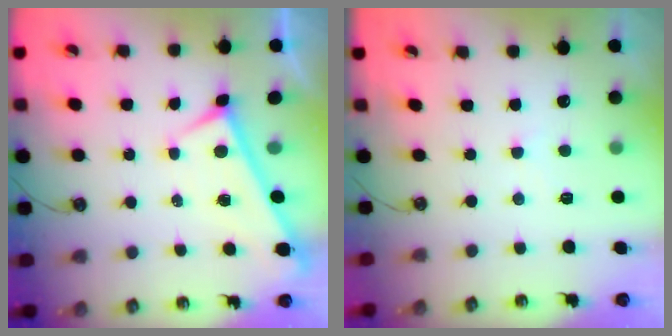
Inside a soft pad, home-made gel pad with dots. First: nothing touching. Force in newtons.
{"total": 0.8, "press": 0.6, "slide": 0.6}